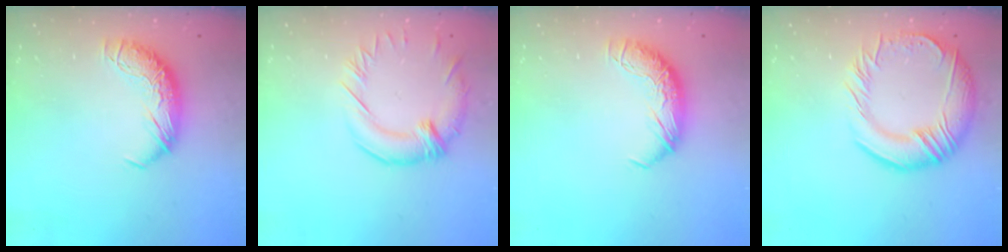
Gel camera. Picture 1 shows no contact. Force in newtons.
{"total": 2.7, "press": 2.2, "slide": 1.5}
{"total": 0.0}
{"total": 8.8, "press": 8.3, "slide": 3.1}